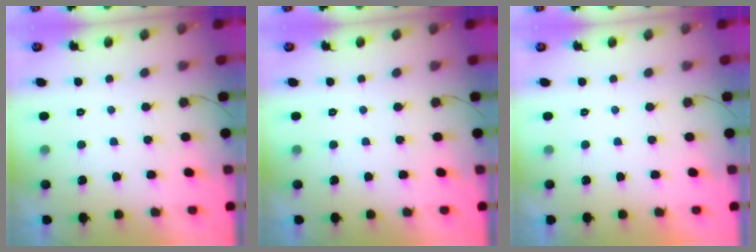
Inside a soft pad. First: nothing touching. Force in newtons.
{"total": 0.0}
{"total": 1.7, "press": 1.7, "slide": 0.0}